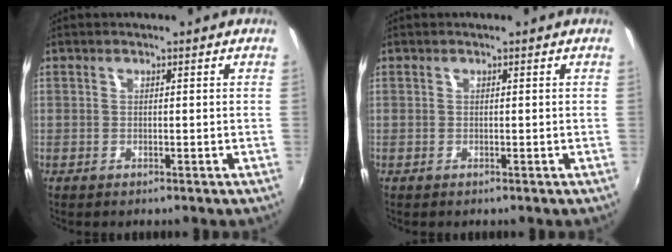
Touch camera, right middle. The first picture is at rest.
{"total": 0.0}